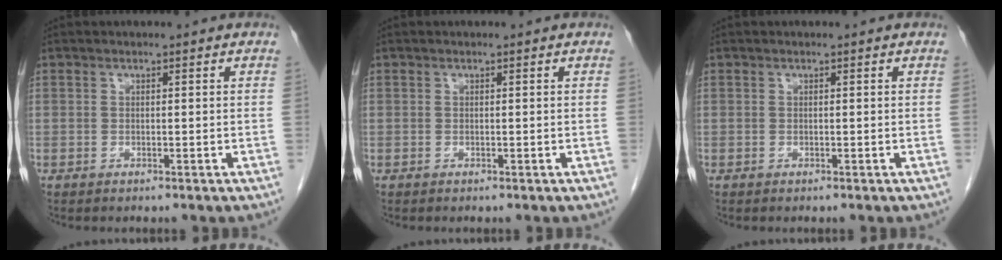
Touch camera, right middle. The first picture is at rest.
{"total": 0.0}
{"total": 0.0}